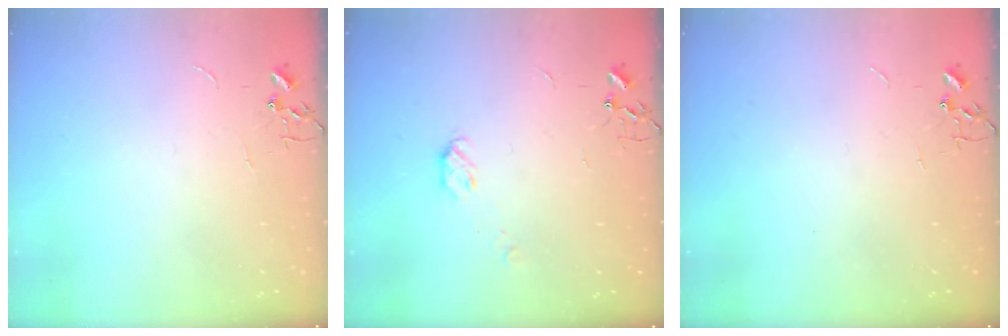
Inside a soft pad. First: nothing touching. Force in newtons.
{"total": 3.9, "press": 3.9, "slide": 0.6}
{"total": 0.0}